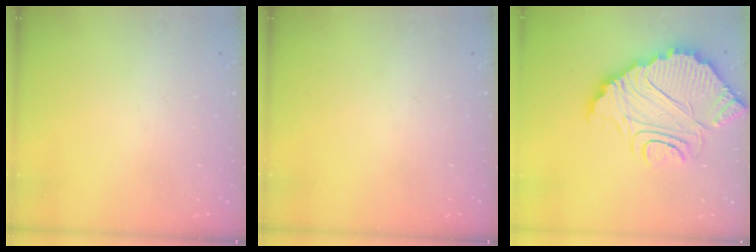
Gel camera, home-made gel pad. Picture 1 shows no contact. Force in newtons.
{"total": 0.0}
{"total": 14.8, "press": 14.7, "slide": 1.1}